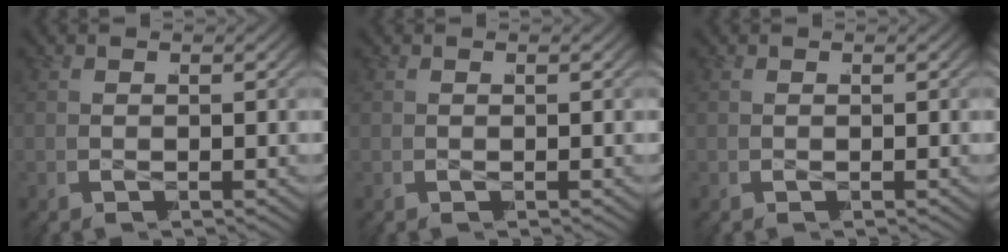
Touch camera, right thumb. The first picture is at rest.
{"total": 0.0}
{"total": 0.0}